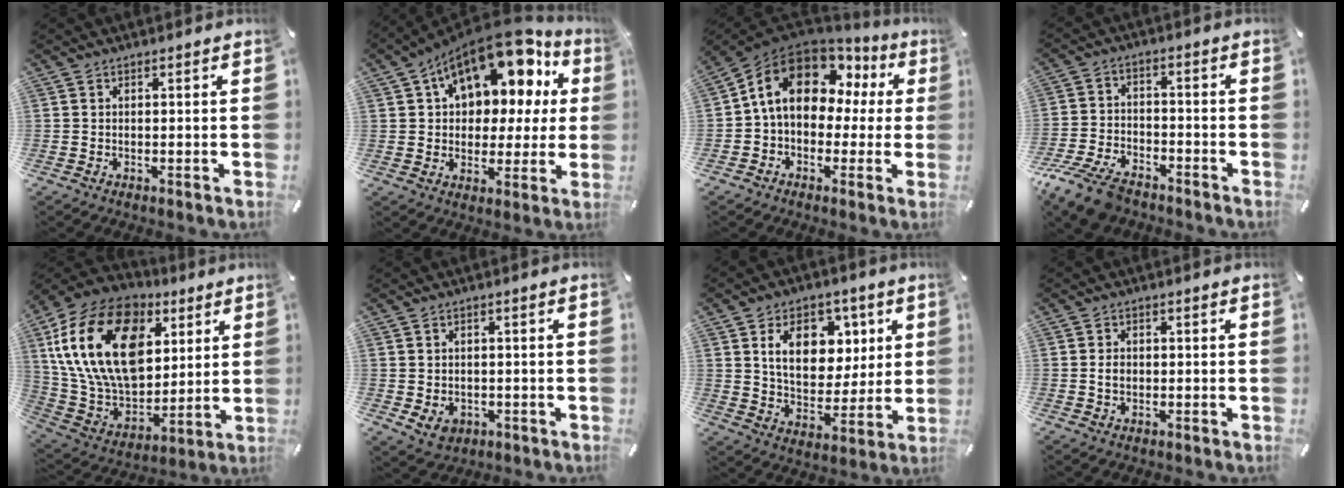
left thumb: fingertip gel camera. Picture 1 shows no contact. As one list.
[{"total": 16.9, "force": [10.3, 9.5, 9.5], "torque": [-0.153, -0.077, 0.178]}, {"total": 14.3, "force": [5.7, 9.8, 8.6], "torque": [-0.165, -0.024, 0.102]}, {"total": 10.3, "force": [-7.8, 4.9, 4.7], "torque": [-0.098, 0.036, -0.148]}, {"total": 24.6, "force": [7.9, 16.9, 16.1], "torque": [-0.333, -0.027, 0.140]}, {"total": 4.2, "force": [-1.1, 3.5, 2.1], "torque": [-0.040, -0.001, -0.021]}, {"total": 14.2, "force": [5.5, 10.3, 8.1], "torque": [-0.120, -0.014, 0.099]}, {"total": 2.2, "force": [-0.2, 1.6, 1.5], "torque": [-0.029, 0.005, -0.005]}]